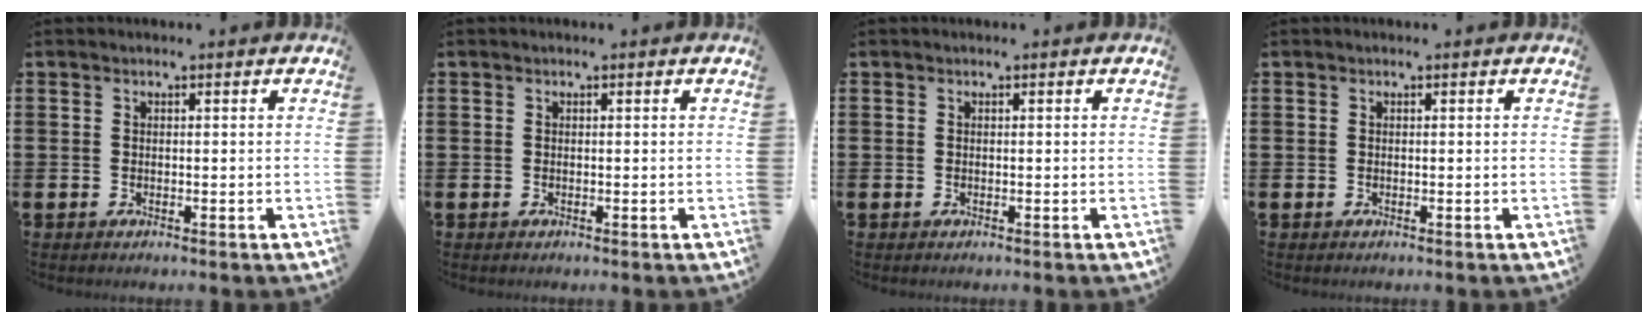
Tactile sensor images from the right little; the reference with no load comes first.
{"total": 0.0}
{"total": 0.0}
{"total": 0.0}